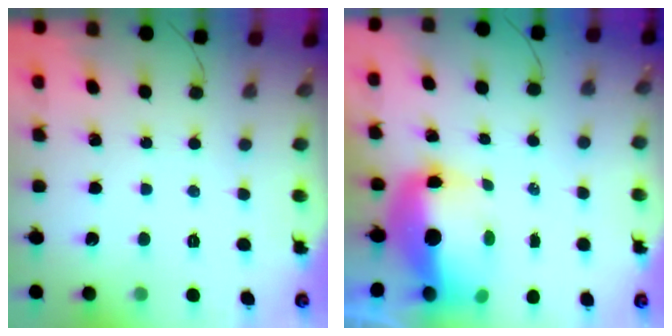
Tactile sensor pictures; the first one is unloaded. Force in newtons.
{"total": 11.5, "press": 11.3, "slide": 2.2}